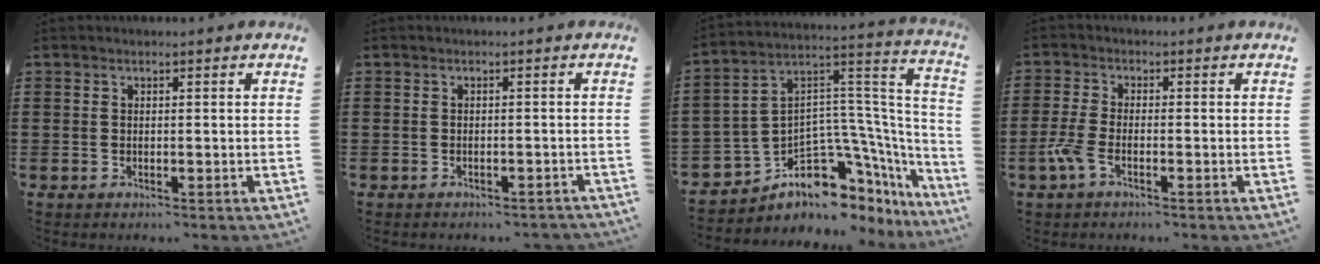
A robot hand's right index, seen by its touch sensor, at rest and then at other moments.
{"total": 0.9, "force": [-0.9, 0.3, 0.1], "torque": [-0.007, -0.001, -0.018]}
{"total": 7.8, "force": [-5.2, 4.8, 3.4], "torque": [-0.073, -0.019, -0.095]}
{"total": 3.5, "force": [-1.9, 0.9, 2.8], "torque": [-0.075, -0.005, -0.042]}